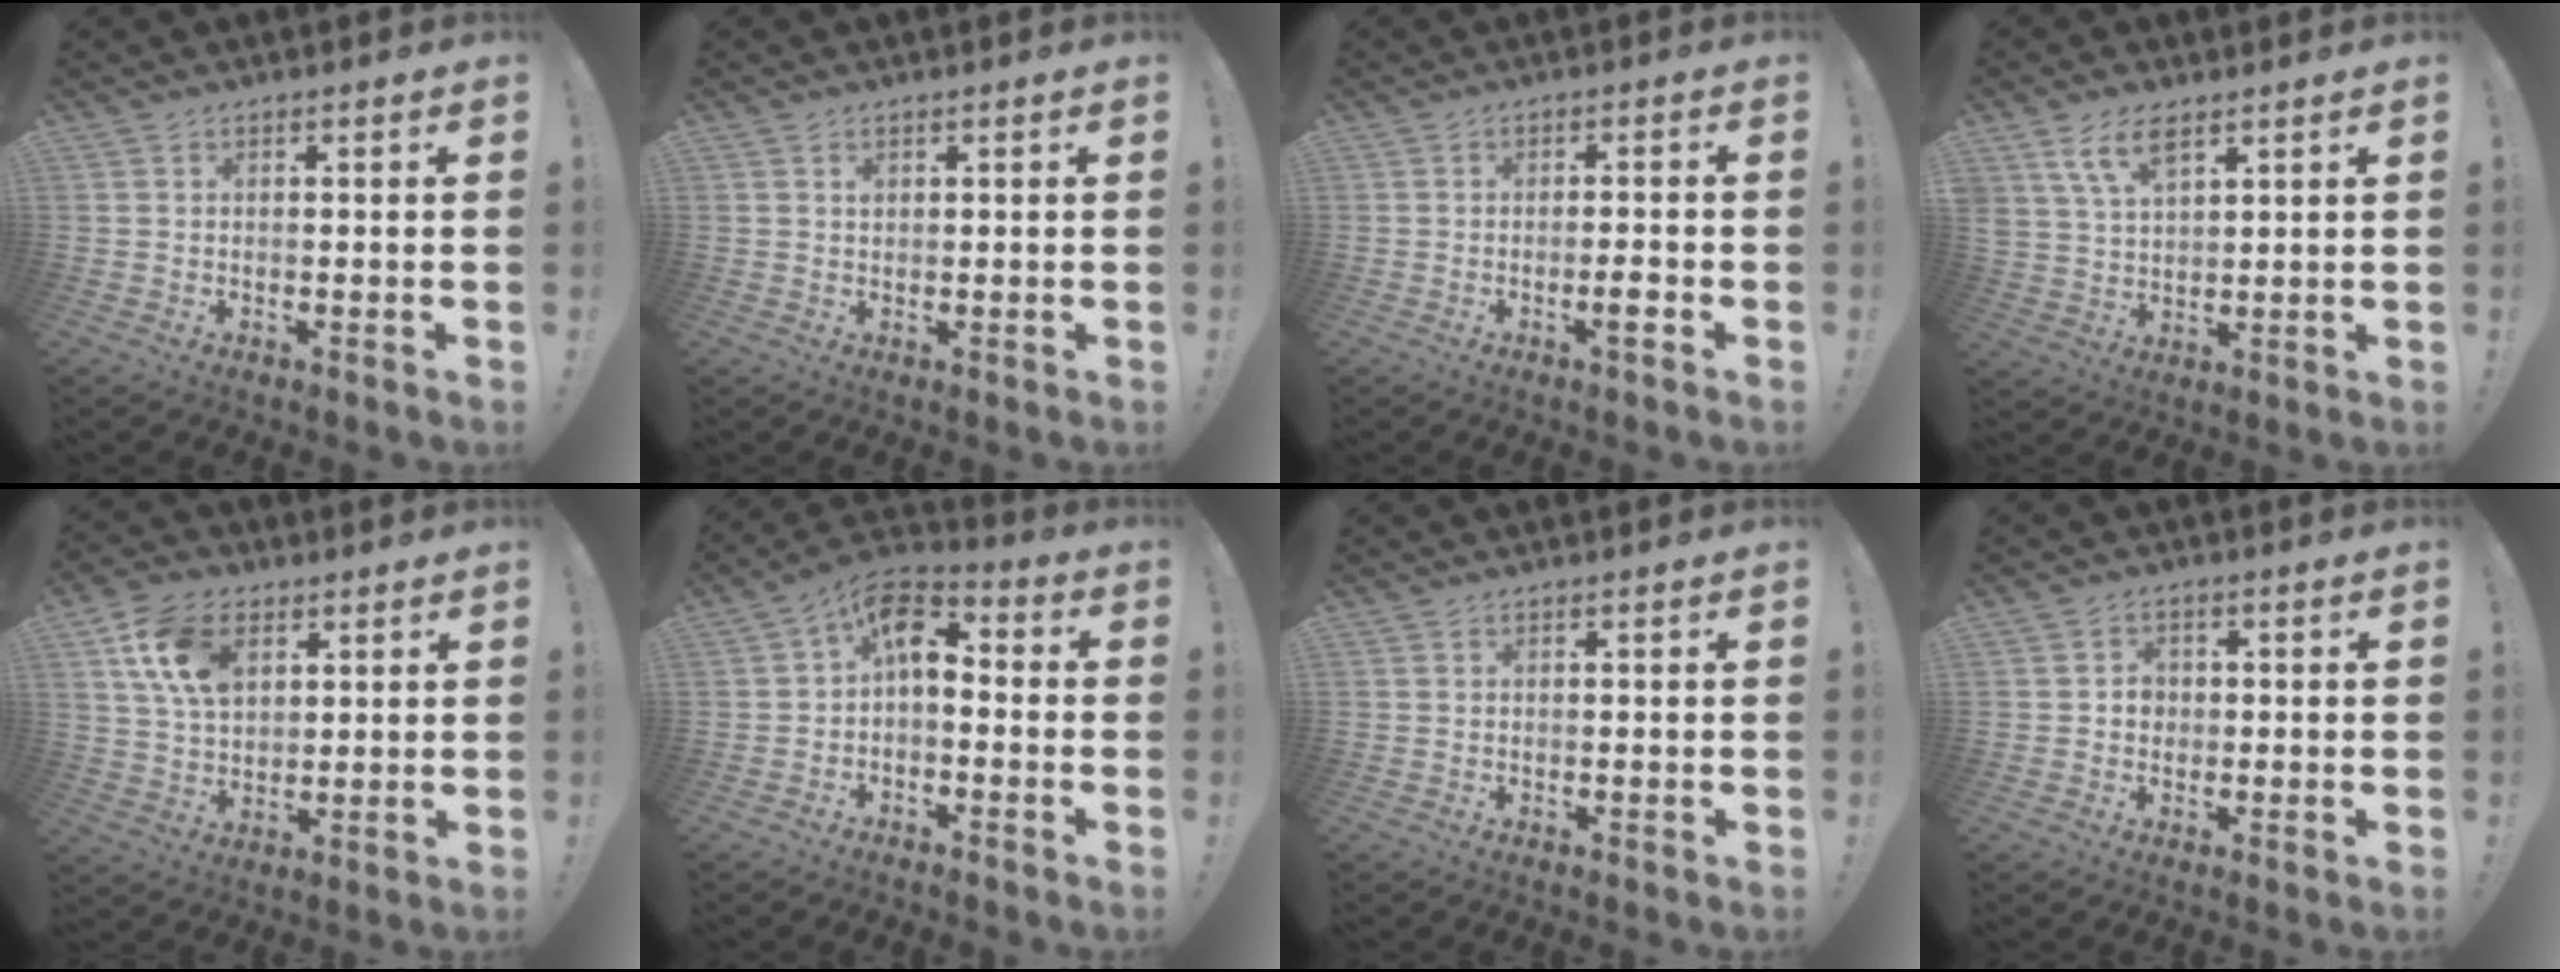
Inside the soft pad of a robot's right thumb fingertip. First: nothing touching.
{"total": 0.9, "force": [0.4, 0.7, 0.3], "torque": [0.005, -0.003, 0.005]}
{"total": 3.9, "force": [-2.0, 0.3, 3.3], "torque": [-0.047, 0.002, -0.035]}
{"total": 8.3, "force": [5.2, 3.8, 5.3], "torque": [-0.104, -0.012, 0.099]}
{"total": 13.8, "force": [5.6, 9.2, 8.6], "torque": [-0.153, -0.002, 0.110]}
{"total": 7.6, "force": [0.3, 5.0, 5.7], "torque": [-0.095, 0.011, 0.013]}
{"total": 0.0}
{"total": 3.0, "force": [-0.4, 2.6, 1.3], "torque": [-0.009, -0.001, -0.010]}